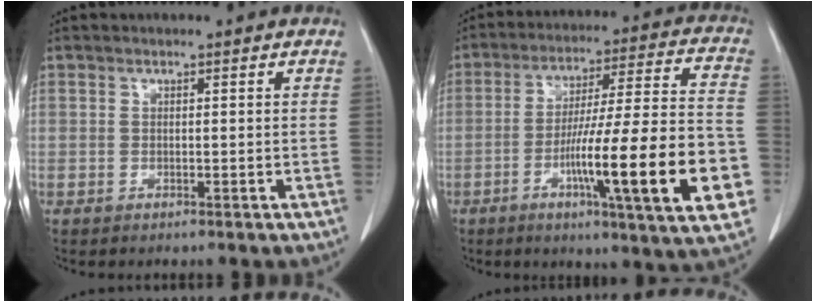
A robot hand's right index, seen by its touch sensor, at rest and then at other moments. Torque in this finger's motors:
{"motor_torque": [2.14, 0.00, 1.05, 0.21]}